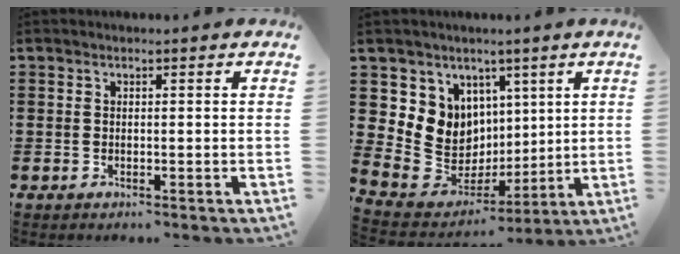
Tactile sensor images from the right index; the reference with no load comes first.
{"total": 9.6, "force": [2.1, 9.0, 2.6], "torque": [-0.081, -0.022, 0.049]}